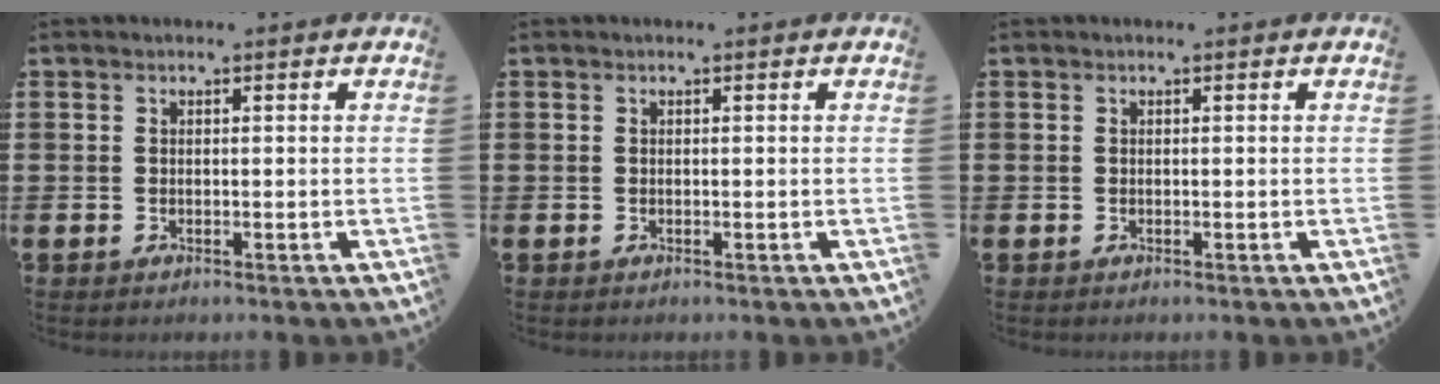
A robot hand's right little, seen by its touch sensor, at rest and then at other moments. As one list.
[{"total": 0.0}, {"total": 0.0}]